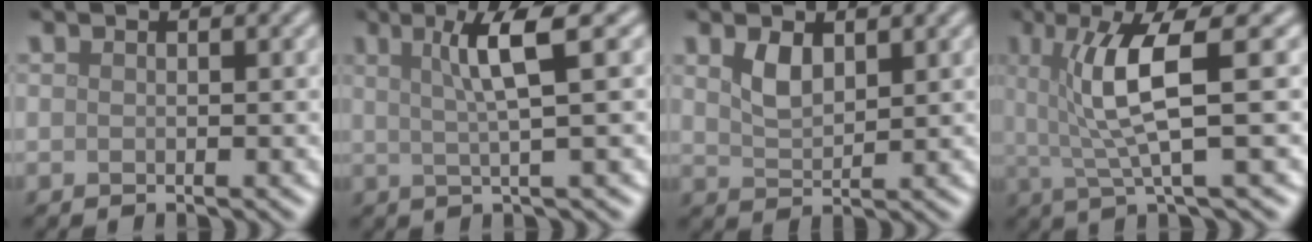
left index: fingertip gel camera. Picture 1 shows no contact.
{"total": 4.6, "force": [1.4, 0.5, 4.3], "torque": [-0.071, 0.004, 0.024]}
{"total": 2.3, "force": [1.3, 1.1, 1.6], "torque": [-0.036, -0.001, 0.031]}
{"total": 6.5, "force": [1.1, 1.2, 6.3], "torque": [-0.119, 0.000, 0.021]}